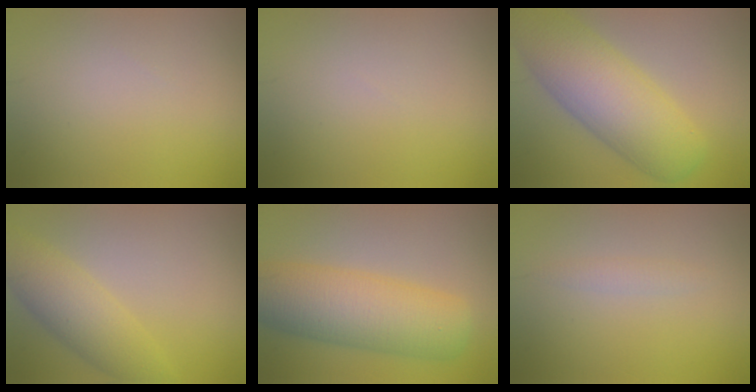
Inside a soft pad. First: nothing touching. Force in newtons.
{"total": 0.0}
{"total": 9.5, "press": 9.5, "slide": 0.3}
{"total": 5.0, "press": 5.0, "slide": 0.2}
{"total": 8.7, "press": 8.7, "slide": 0.3}
{"total": 0.9, "press": 0.9, "slide": 0.0}